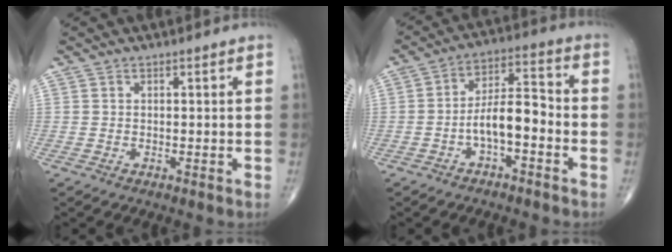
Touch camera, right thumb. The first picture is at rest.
{"total": 8.7, "force": [-2.9, 3.5, 7.4], "torque": [-0.121, 0.044, -0.054]}